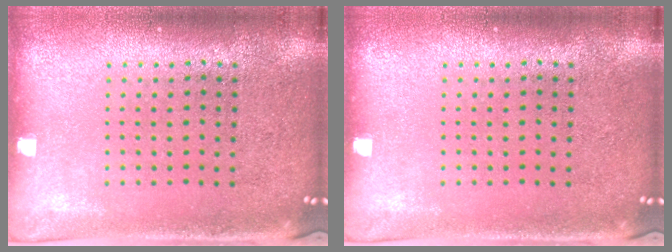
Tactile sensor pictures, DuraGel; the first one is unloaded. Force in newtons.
{"total": 0.0}